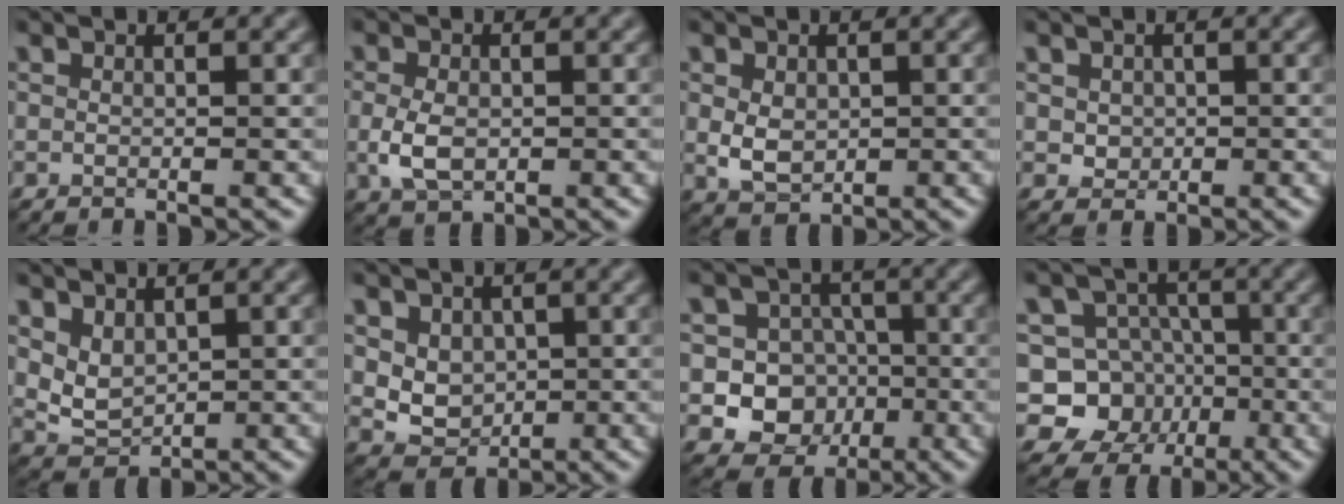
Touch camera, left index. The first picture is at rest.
{"total": 3.3, "force": [-0.6, 2.1, 2.4], "torque": [-0.059, -0.004, -0.011]}
{"total": 3.1, "force": [0.0, 2.3, 2.1], "torque": [-0.045, -0.006, 0.003]}
{"total": 1.5, "force": [0.1, 1.4, 0.6], "torque": [-0.016, -0.004, 0.005]}
{"total": 2.3, "force": [1.0, 1.5, 1.4], "torque": [-0.036, -0.007, 0.025]}
{"total": 3.8, "force": [0.5, 3.1, 2.1], "torque": [-0.041, -0.007, 0.016]}
{"total": 9.4, "force": [-2.5, 8.6, 3.0], "torque": [-0.033, 0.005, -0.064]}
{"total": 7.7, "force": [-2.3, 6.9, 2.3], "torque": [-0.024, 0.012, -0.070]}